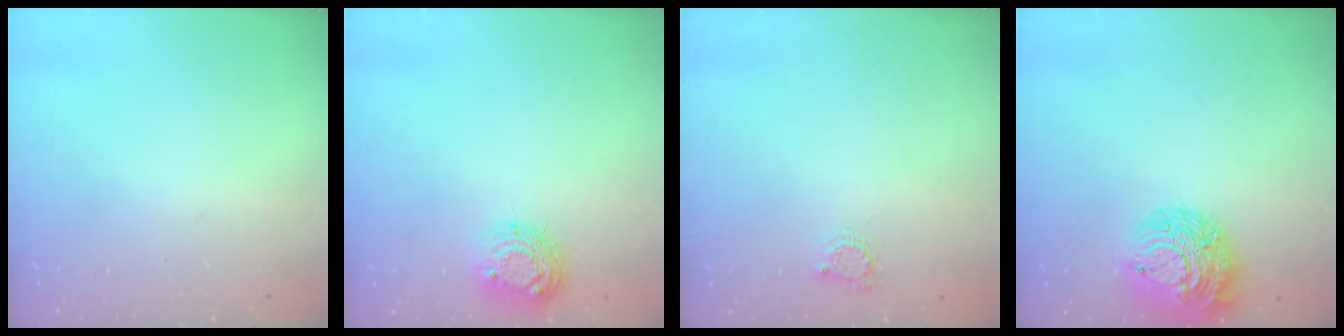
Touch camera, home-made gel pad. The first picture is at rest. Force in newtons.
{"total": 8.6, "press": 8.6, "slide": 0.7}
{"total": 3.0, "press": 3.0, "slide": 0.5}
{"total": 13.7, "press": 13.6, "slide": 1.3}